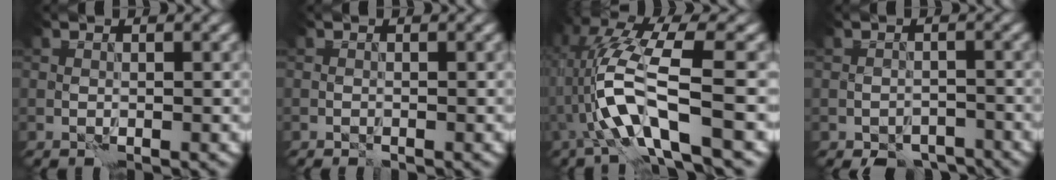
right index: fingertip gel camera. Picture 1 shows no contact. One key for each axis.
{"total": 0.0}
{"total": 8.0, "fx": -1.2, "fy": 1.4, "fz": 7.8, "tx": -0.164, "ty": 0.007, "tz": -0.024}
{"total": 3.5, "fx": -3.0, "fy": 1.7, "fz": 0.9, "tx": -0.001, "ty": -0.010, "tz": -0.047}